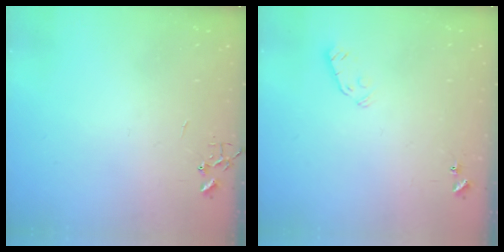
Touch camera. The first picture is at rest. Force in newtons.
{"total": 3.7, "press": 3.6, "slide": 0.9}